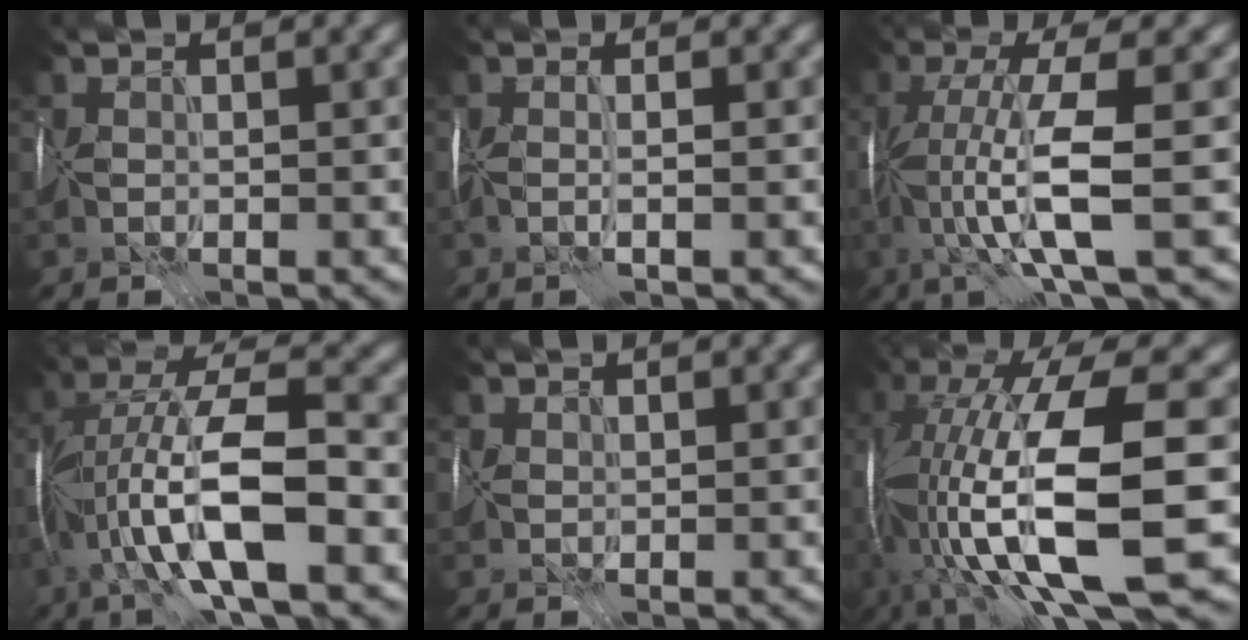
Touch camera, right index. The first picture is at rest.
{"total": 1.3, "force": [-0.2, -1.2, -0.3], "torque": [0.017, -0.005, -0.005]}
{"total": 5.9, "force": [-1.7, -0.1, 5.6], "torque": [-0.100, -0.006, -0.033]}
{"total": 9.9, "force": [-3.3, 2.0, 9.1], "torque": [-0.166, 0.017, -0.067]}
{"total": 0.6, "force": [0.4, 0.3, -0.4], "torque": [0.014, -0.002, 0.007]}
{"total": 15.3, "force": [-3.1, 4.5, 14.3], "torque": [-0.271, -0.014, -0.044]}